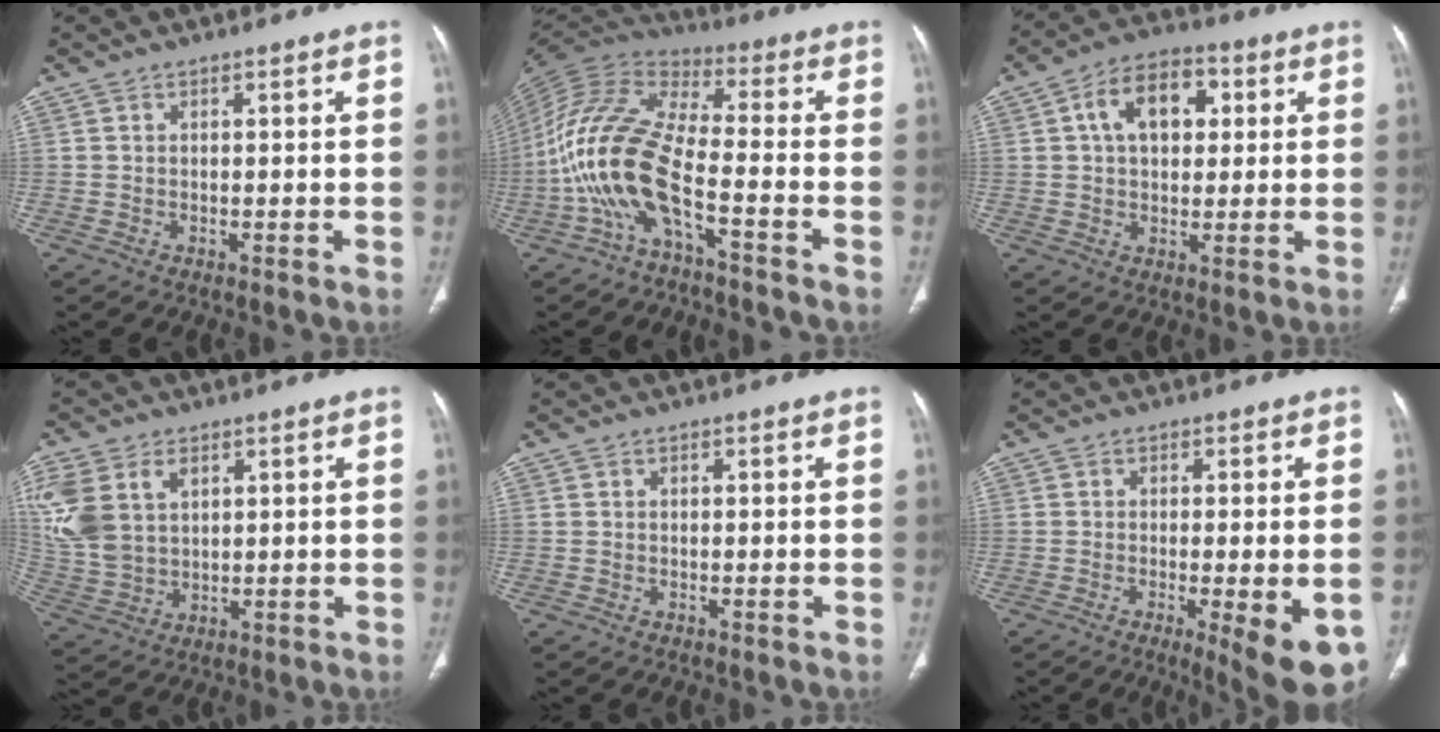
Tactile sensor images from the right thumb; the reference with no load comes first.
{"total": 15.9, "force": [-5.8, 5.3, 13.8], "torque": [-0.299, 0.064, -0.122]}
{"total": 11.3, "force": [2.8, 7.4, 8.0], "torque": [-0.106, 0.015, 0.039]}
{"total": 12.1, "force": [4.4, 8.0, 7.9], "torque": [-0.172, 0.000, 0.101]}
{"total": 0.0}
{"total": 12.1, "force": [-4.8, 3.1, 10.7], "torque": [-0.110, -0.011, -0.059]}